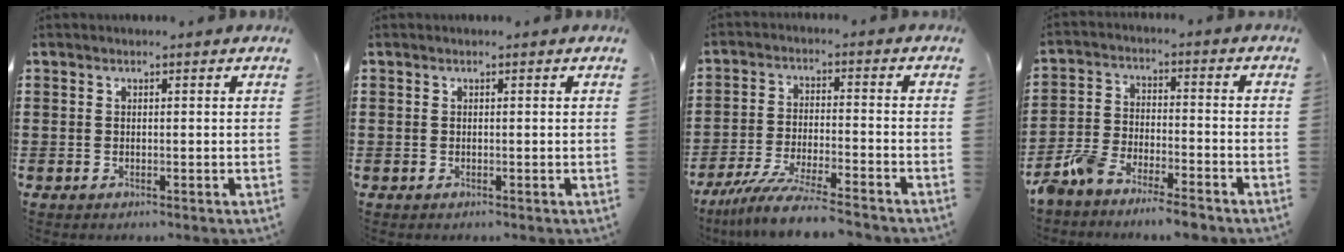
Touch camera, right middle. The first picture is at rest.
{"total": 0.0}
{"total": 8.0, "force": [-7.2, 0.1, 3.6], "torque": [-0.082, -0.012, -0.141]}
{"total": 6.8, "force": [-6.5, 0.7, 2.1], "torque": [-0.065, -0.002, -0.132]}